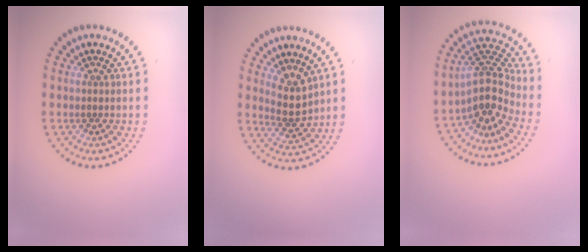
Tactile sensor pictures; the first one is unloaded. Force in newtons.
{"total": 2.5, "press": 2.0, "slide": 1.4}
{"total": 4.2, "press": 3.1, "slide": 2.7}